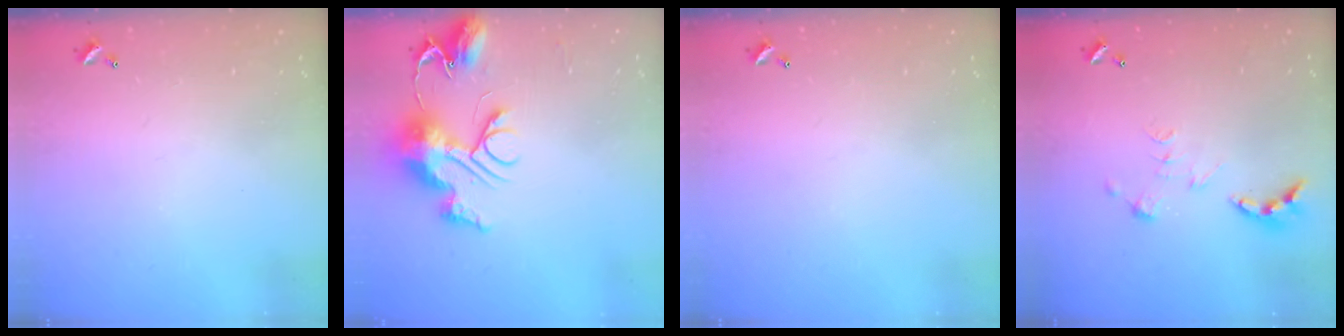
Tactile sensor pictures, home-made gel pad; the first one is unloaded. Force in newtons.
{"total": 12.5, "press": 12.4, "slide": 1.2}
{"total": 0.0}
{"total": 3.3, "press": 3.3, "slide": 0.4}